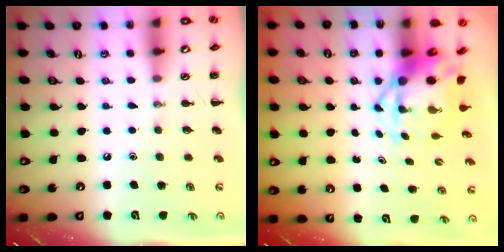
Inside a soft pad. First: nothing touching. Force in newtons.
{"total": 5.0, "press": 4.8, "slide": 1.6}